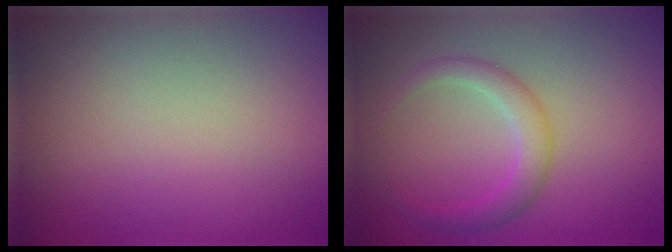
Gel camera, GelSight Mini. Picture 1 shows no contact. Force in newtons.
{"total": 2.6, "press": 2.6, "slide": 0.0}